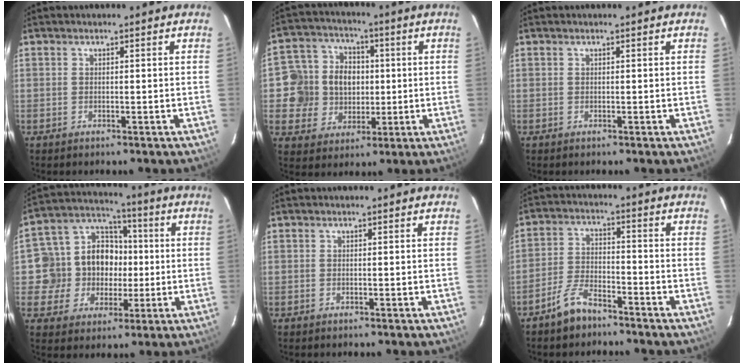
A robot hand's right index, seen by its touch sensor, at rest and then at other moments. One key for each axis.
{"total": 12.2, "fx": 0.2, "fy": 11.4, "fz": 4.5, "tx": -0.121, "ty": 0.028, "tz": 0.006}
{"total": 0.0}
{"total": 13.9, "fx": -0.7, "fy": 12.8, "fz": 5.2, "tx": -0.125, "ty": 0.043, "tz": -0.011}
{"total": 0.0}
{"total": 6.3, "fx": -5.0, "fy": 2.4, "fz": 3.0, "tx": -0.070, "ty": 0.010, "tz": -0.094}